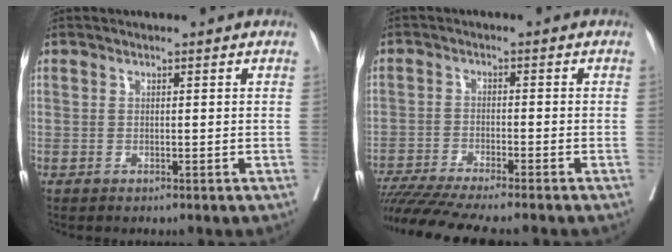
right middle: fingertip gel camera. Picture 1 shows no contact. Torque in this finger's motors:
{"motor_torque": [1.09, -1.05, 0.35, 0.15]}